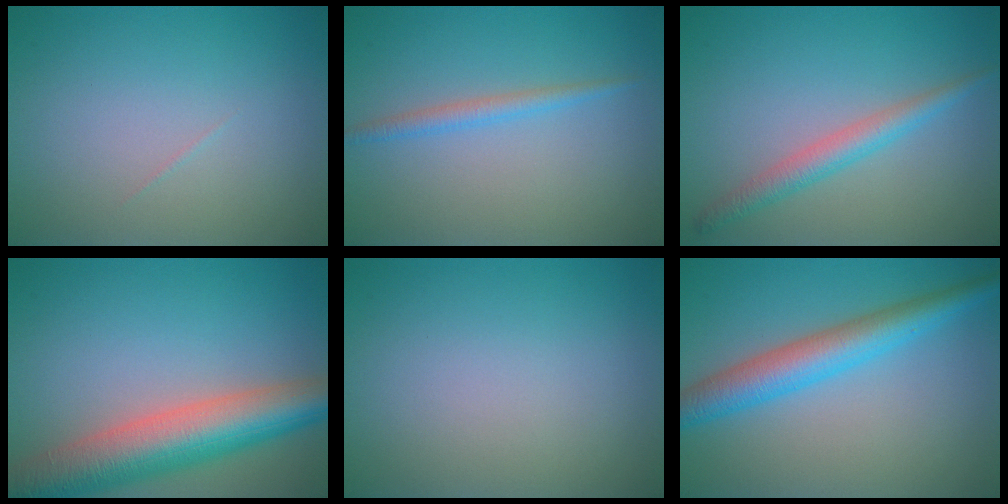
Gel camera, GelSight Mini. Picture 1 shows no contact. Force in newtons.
{"total": 1.6, "press": 1.6, "slide": 0.0}
{"total": 2.6, "press": 2.6, "slide": 0.1}
{"total": 9.0, "press": 9.0, "slide": 0.5}
{"total": 0.0}
{"total": 5.2, "press": 5.2, "slide": 0.1}